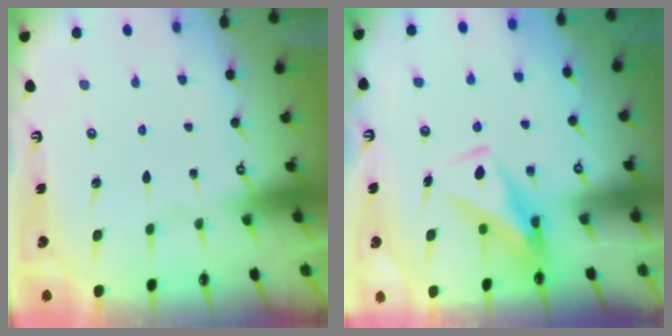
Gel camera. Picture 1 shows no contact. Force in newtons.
{"total": 9.5, "press": 9.5, "slide": 0.9}